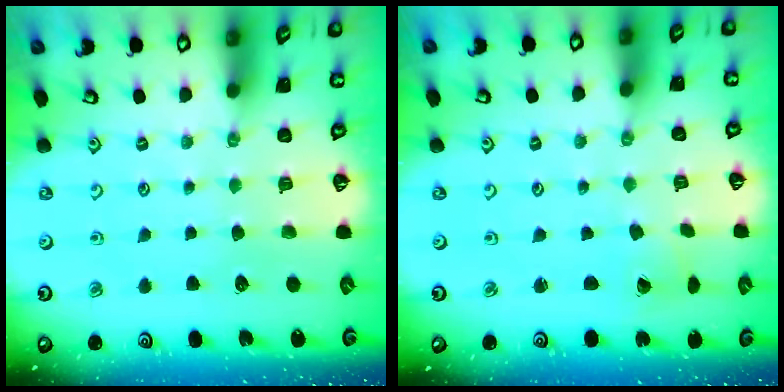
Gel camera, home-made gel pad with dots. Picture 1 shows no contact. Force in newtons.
{"total": 2.2, "press": 2.2, "slide": 0.2}